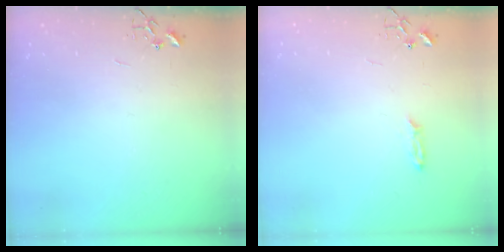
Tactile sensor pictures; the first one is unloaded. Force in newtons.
{"total": 3.2, "press": 3.2, "slide": 0.4}